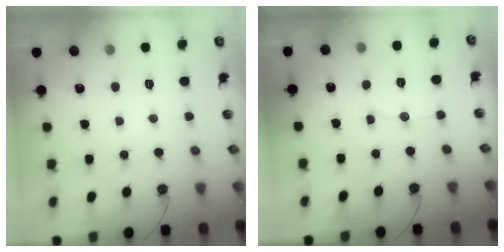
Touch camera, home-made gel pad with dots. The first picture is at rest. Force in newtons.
{"total": 4.2, "press": 4.1, "slide": 1.0}